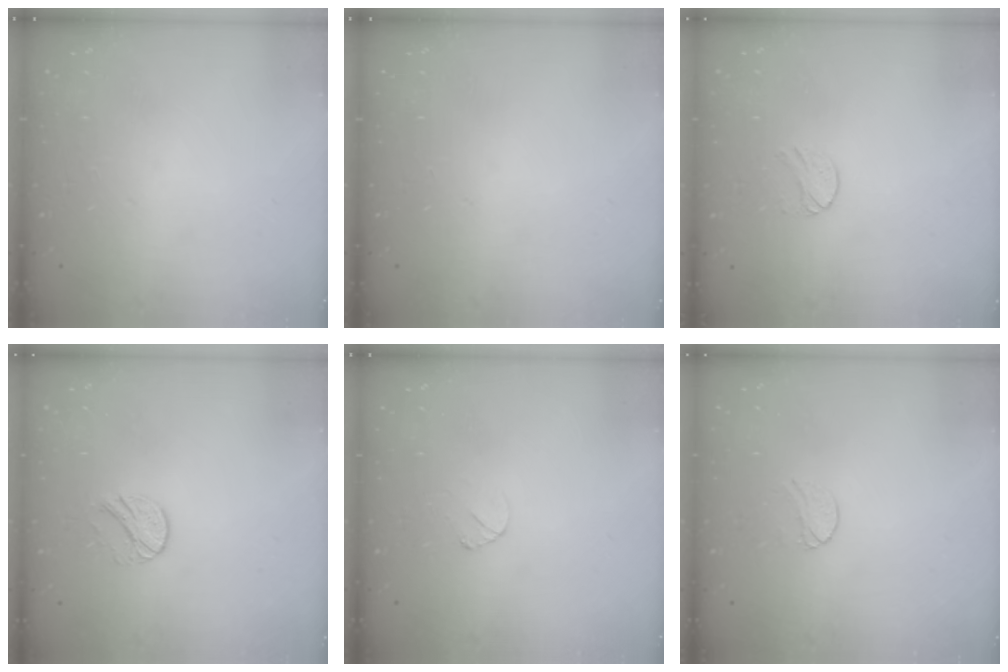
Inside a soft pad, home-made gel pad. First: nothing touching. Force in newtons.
{"total": 0.0}
{"total": 6.2, "press": 6.2, "slide": 0.5}
{"total": 8.0, "press": 8.0, "slide": 0.7}
{"total": 2.8, "press": 2.8, "slide": 0.3}
{"total": 6.0, "press": 5.9, "slide": 0.6}